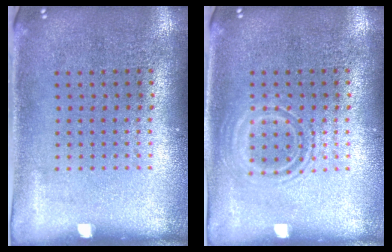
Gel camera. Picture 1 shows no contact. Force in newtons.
{"total": 1.1, "press": 1.0, "slide": 0.2}